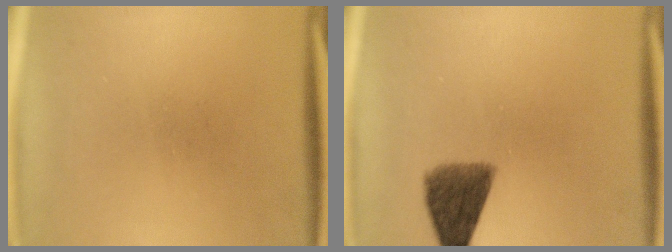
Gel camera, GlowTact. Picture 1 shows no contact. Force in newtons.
{"total": 7.0}